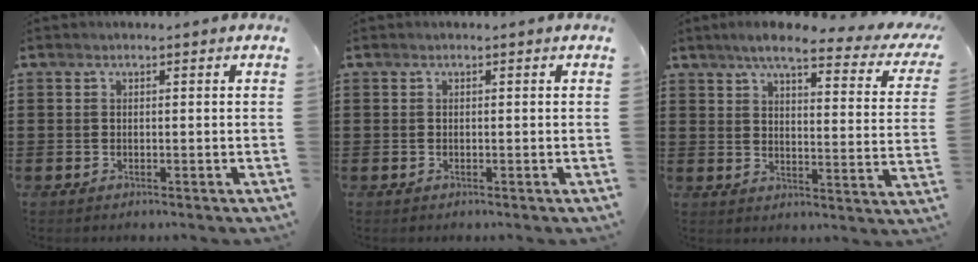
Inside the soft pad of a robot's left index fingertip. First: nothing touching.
{"total": 0.0}
{"total": 7.1, "force": [5.5, 0.8, 4.5], "torque": [-0.090, -0.025, 0.089]}